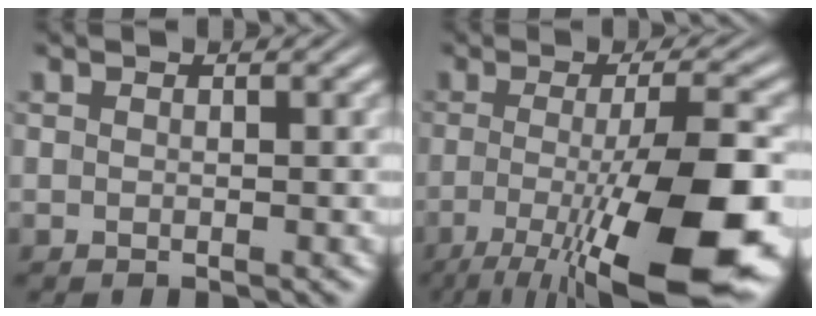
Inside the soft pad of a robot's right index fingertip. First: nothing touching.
{"total": 11.0, "force": [-3.9, 3.0, 9.9], "torque": [-0.155, -0.028, -0.044]}